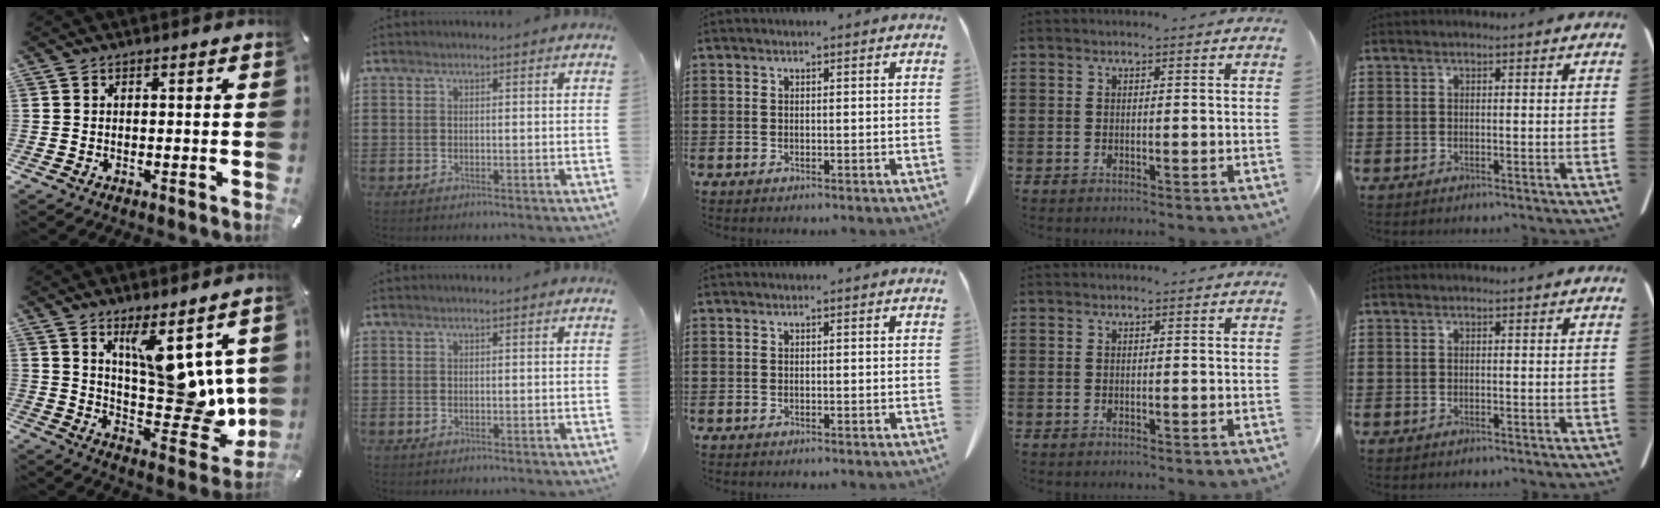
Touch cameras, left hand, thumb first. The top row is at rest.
{"thumb": {"total": 14.5, "force": [5.8, 7.0, 11.3], "torque": [-0.141, -0.058, 0.116]}}